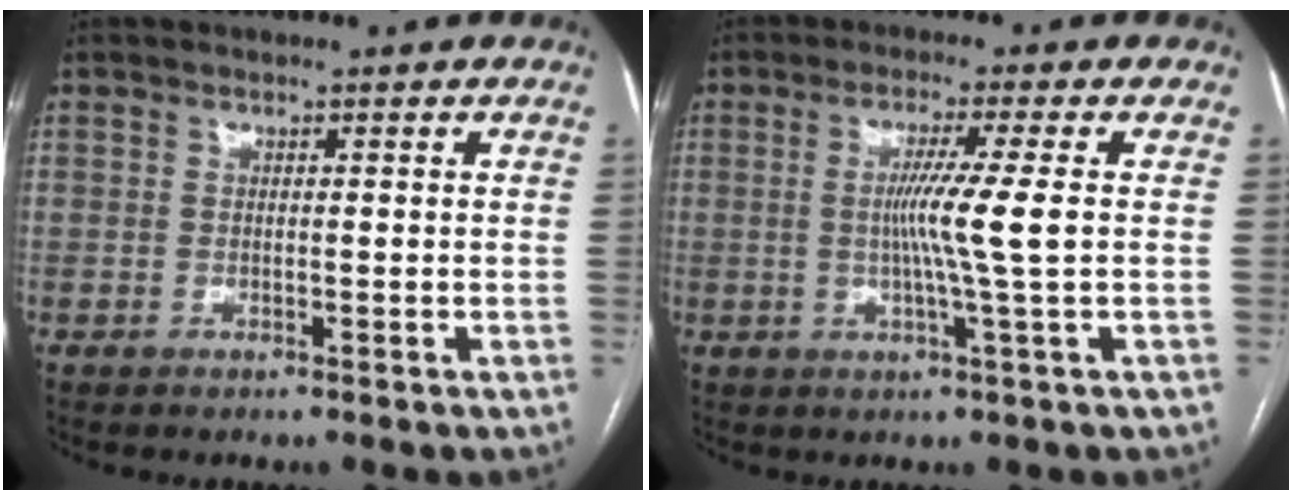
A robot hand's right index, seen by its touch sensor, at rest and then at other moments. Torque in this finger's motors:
{"motor_torque": [1.17, -0.10, 0.69, 0.16]}